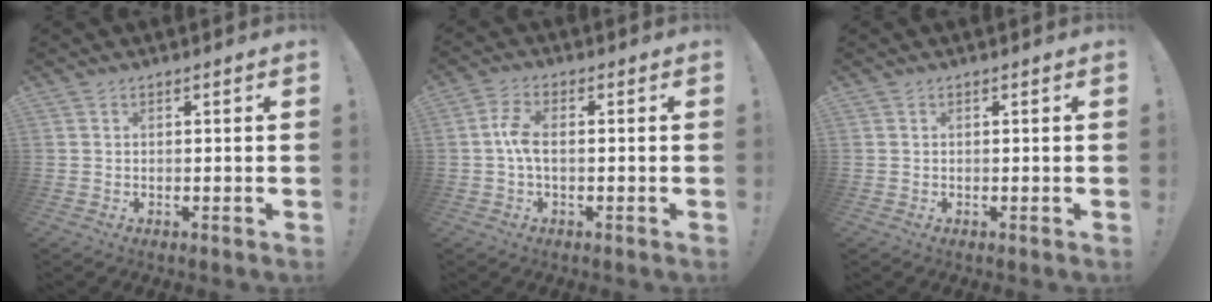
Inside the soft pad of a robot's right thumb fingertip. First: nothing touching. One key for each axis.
{"total": 5.7, "fx": -0.1, "fy": 2.4, "fz": 5.2, "tx": -0.111, "ty": 0.008, "tz": -0.002}
{"total": 0.0}